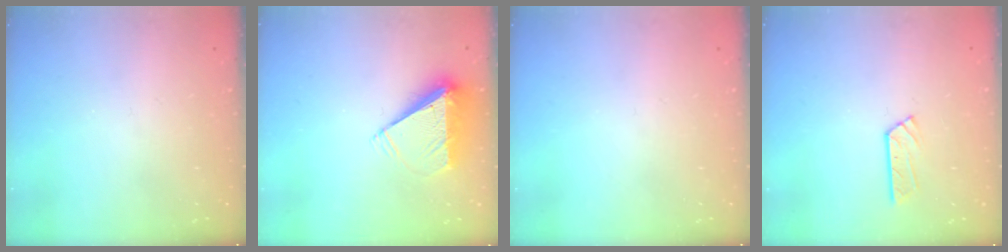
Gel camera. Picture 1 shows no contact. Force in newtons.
{"total": 7.0, "press": 6.9, "slide": 1.1}
{"total": 0.0}
{"total": 3.2, "press": 3.2, "slide": 0.4}